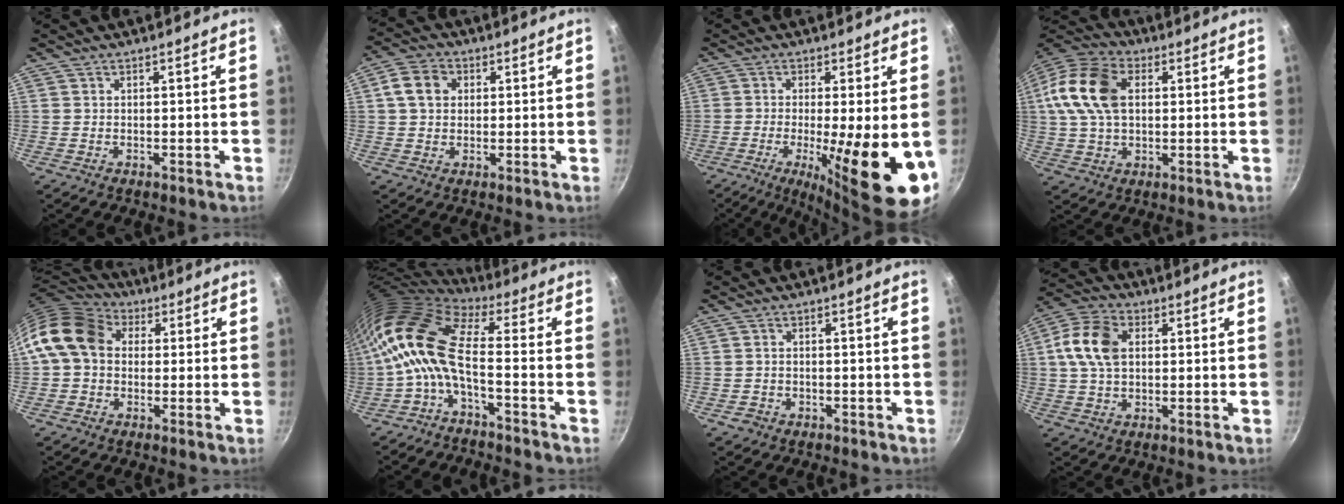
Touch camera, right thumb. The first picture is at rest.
{"total": 6.7, "force": [1.5, 5.3, 3.8], "torque": [-0.052, 0.009, 0.017]}
{"total": 16.5, "force": [-3.7, 3.7, 15.7], "torque": [-0.232, -0.014, -0.049]}
{"total": 16.6, "force": [3.1, 11.0, 12.1], "torque": [-0.222, 0.023, 0.046]}
{"total": 13.4, "force": [2.2, 10.4, 8.1], "torque": [-0.127, 0.026, 0.021]}
{"total": 12.7, "force": [-1.9, 5.0, 11.5], "torque": [-0.242, 0.028, -0.046]}
{"total": 2.1, "force": [-0.9, 1.7, 0.8], "torque": [-0.013, 0.009, -0.010]}
{"total": 11.1, "force": [1.9, 7.5, 7.9], "torque": [-0.140, 0.014, 0.024]}